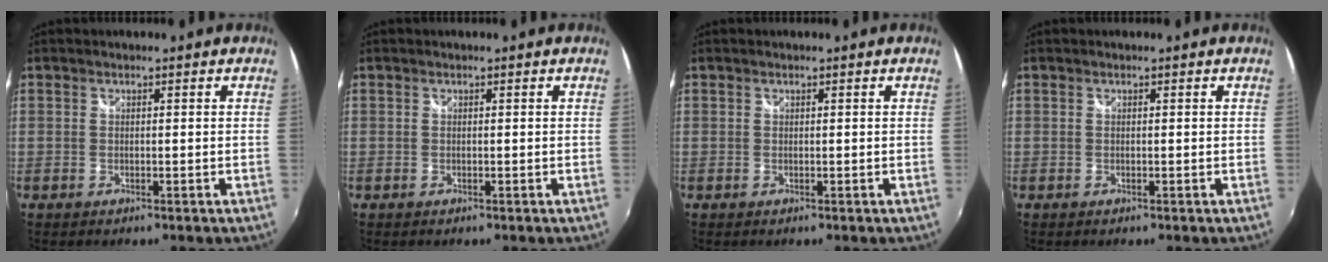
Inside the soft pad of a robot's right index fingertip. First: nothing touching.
{"total": 0.0}
{"total": 0.0}
{"total": 0.0}